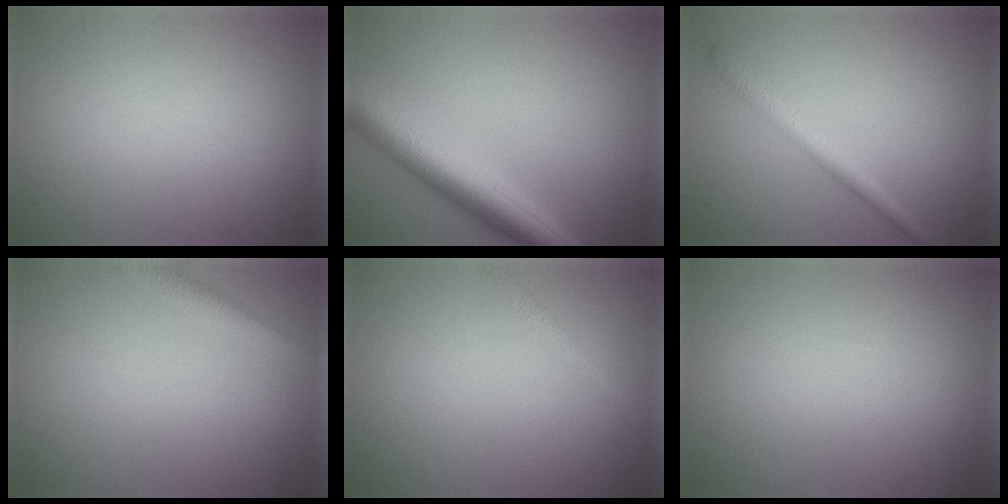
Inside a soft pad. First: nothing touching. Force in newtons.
{"total": 6.9, "press": 6.8, "slide": 0.5}
{"total": 2.2, "press": 2.2, "slide": 0.1}
{"total": 2.2, "press": 2.2, "slide": 0.1}
{"total": 1.2, "press": 1.2, "slide": 0.1}
{"total": 0.0}